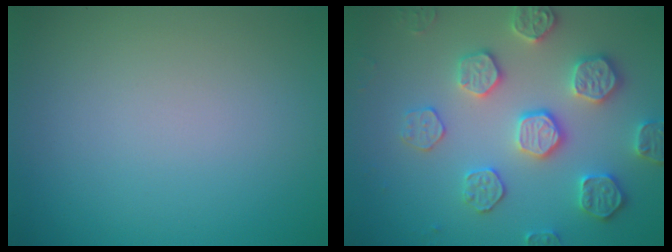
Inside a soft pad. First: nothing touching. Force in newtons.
{"total": 4.8, "press": 4.6, "slide": 1.2}